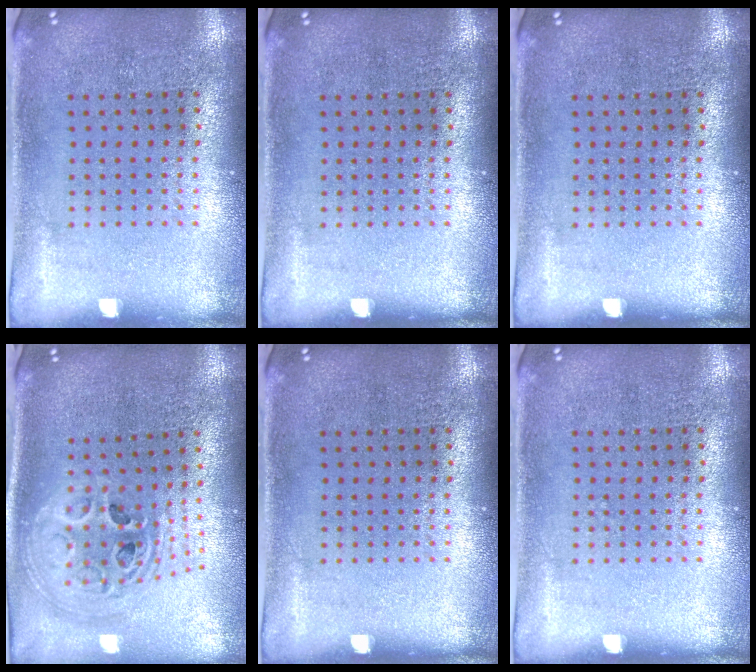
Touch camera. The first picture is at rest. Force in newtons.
{"total": 0.0}
{"total": 0.0}
{"total": 2.3, "press": 1.8, "slide": 1.6}
{"total": 0.0}
{"total": 0.0}